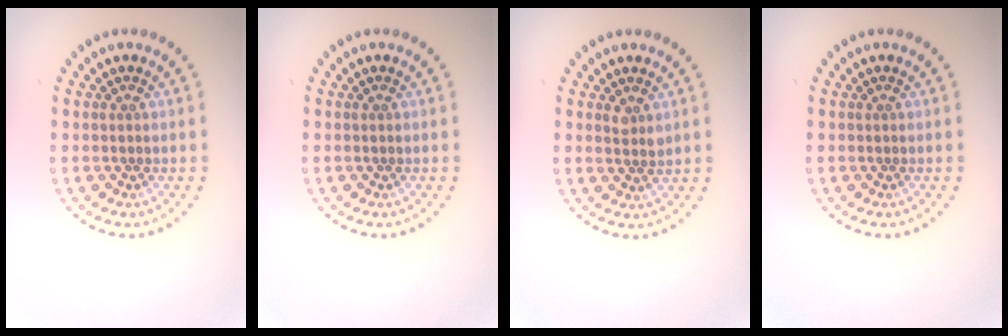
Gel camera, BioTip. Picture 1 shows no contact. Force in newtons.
{"total": 0.0}
{"total": 1.2, "press": 1.1, "slide": 0.4}
{"total": 0.0}